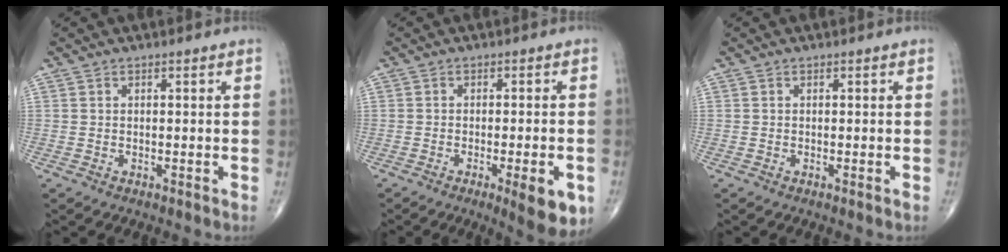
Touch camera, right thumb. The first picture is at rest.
{"total": 8.5, "force": [-3.5, 2.1, 7.4], "torque": [-0.088, -0.003, -0.043]}
{"total": 0.0}